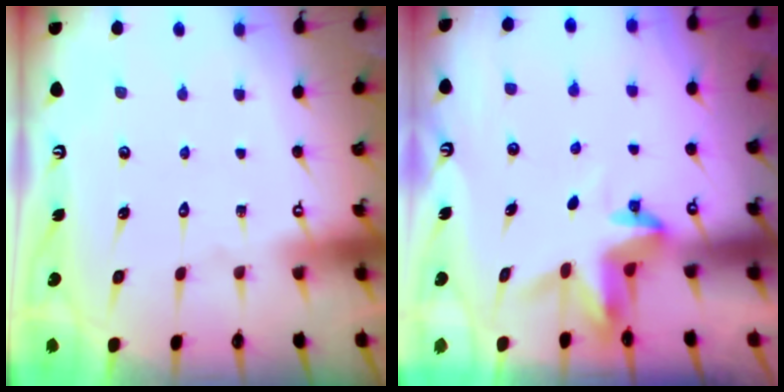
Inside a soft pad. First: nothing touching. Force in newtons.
{"total": 3.9, "press": 3.9, "slide": 0.3}